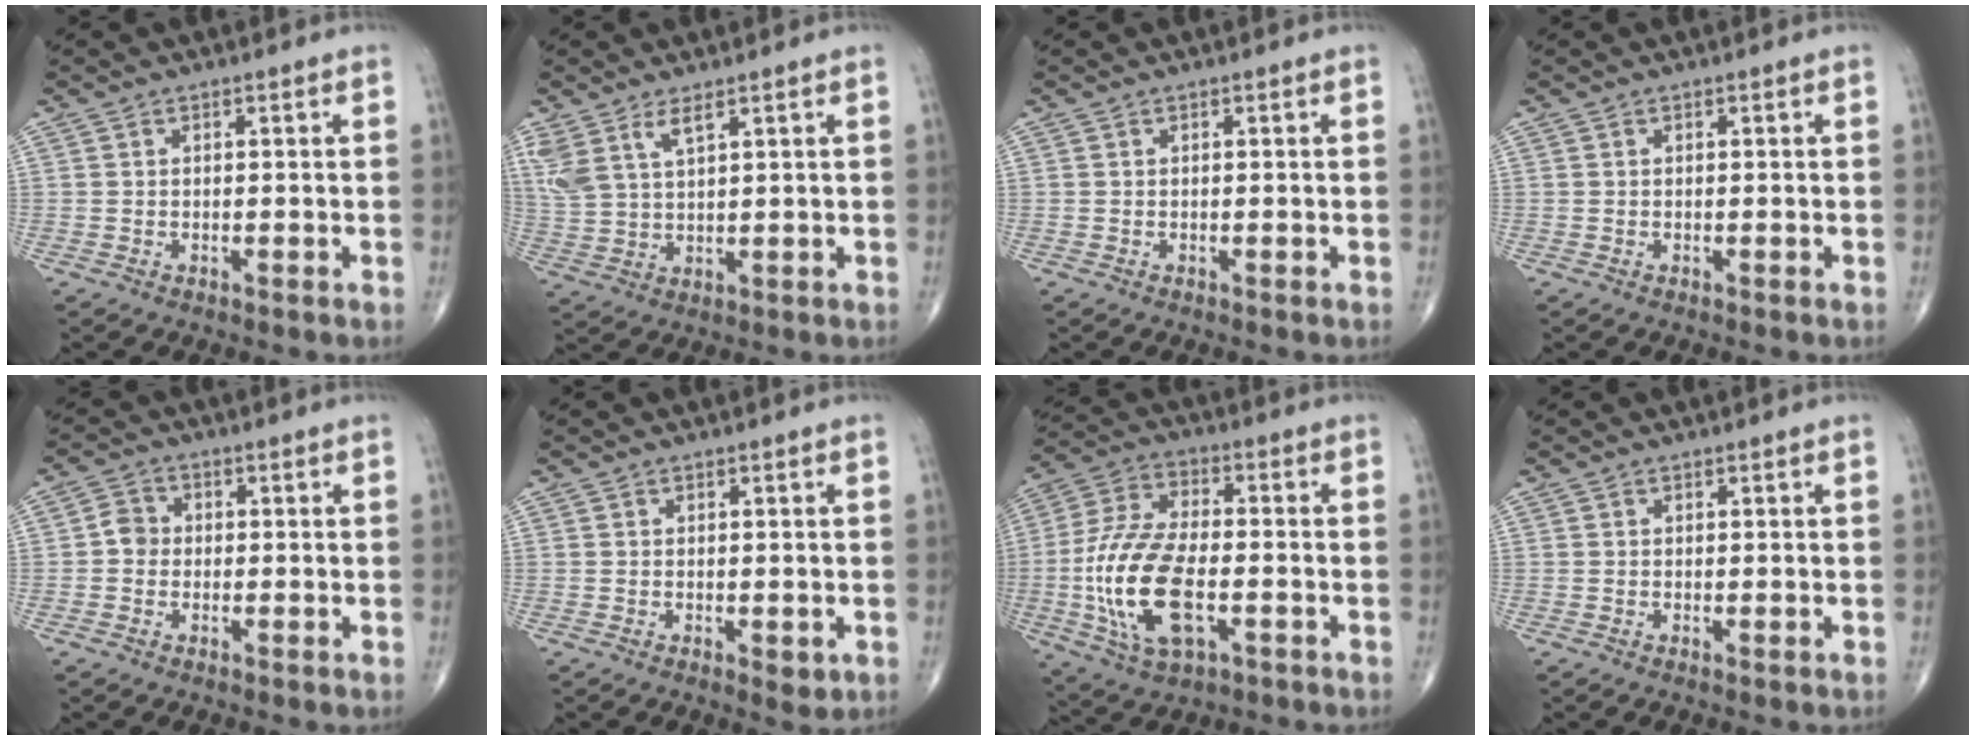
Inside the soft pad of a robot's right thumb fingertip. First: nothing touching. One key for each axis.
{"total": 6.7, "fx": 4.0, "fy": 2.4, "fz": 4.7, "tx": -0.107, "ty": -0.012, "tz": 0.091}
{"total": 0.0}
{"total": 0.0}
{"total": 3.2, "fx": -0.3, "fy": 2.9, "fz": 1.4, "tx": -0.009, "ty": 0.007, "tz": -0.014}
{"total": 2.2, "fx": -0.4, "fy": 1.1, "fz": 1.8, "tx": -0.019, "ty": -0.005, "tz": -0.003}
{"total": 17.8, "fx": -3.9, "fy": 8.7, "fz": 15.0, "tx": -0.312, "ty": 0.014, "tz": -0.067}
{"total": 0.0}